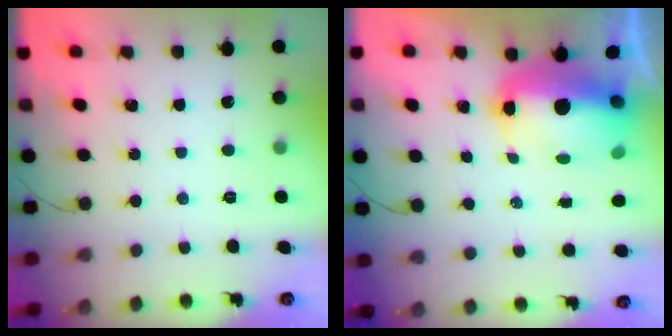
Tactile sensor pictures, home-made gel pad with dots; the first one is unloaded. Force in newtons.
{"total": 19.3, "press": 15.5, "slide": 11.4}